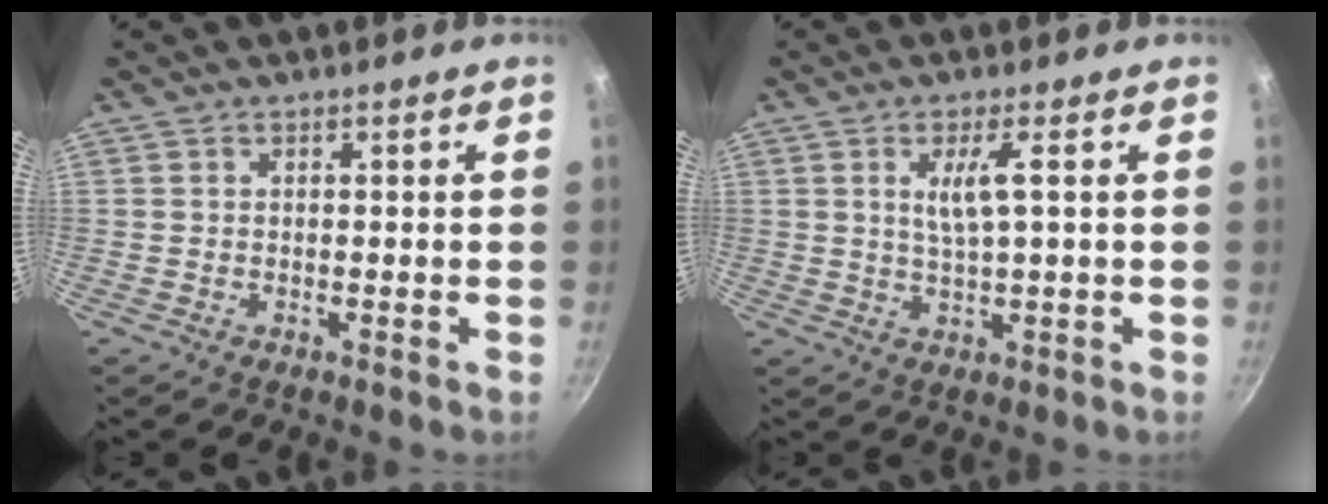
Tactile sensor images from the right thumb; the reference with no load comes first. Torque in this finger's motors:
{"motor_torque": [-0.54, 0.76, 0.37, 0.00, 0.12]}